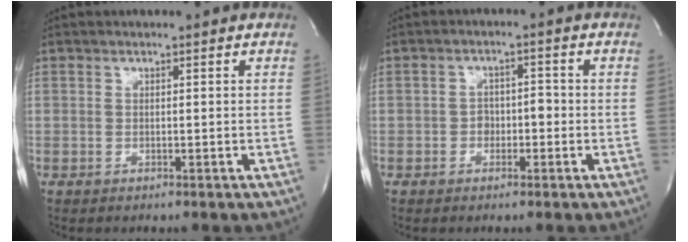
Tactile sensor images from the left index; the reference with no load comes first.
{"total": 2.7, "force": [-0.9, 1.9, 1.7], "torque": [-0.020, 0.013, -0.015]}